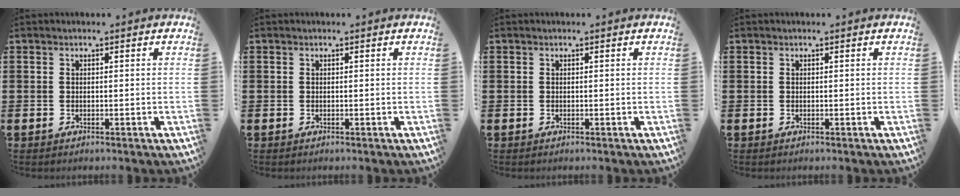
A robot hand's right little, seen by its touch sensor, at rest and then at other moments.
{"total": 0.0}
{"total": 0.0}
{"total": 0.0}